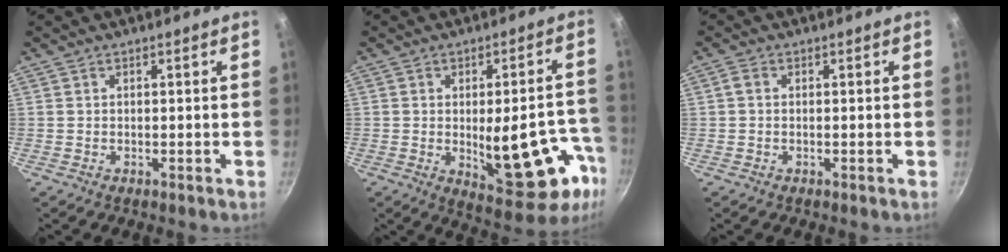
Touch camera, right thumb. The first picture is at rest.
{"total": 19.1, "force": [-5.2, 8.4, 16.3], "torque": [-0.156, 0.010, -0.052]}
{"total": 1.3, "force": [0.1, 0.7, 1.0], "torque": [-0.028, 0.006, 0.000]}